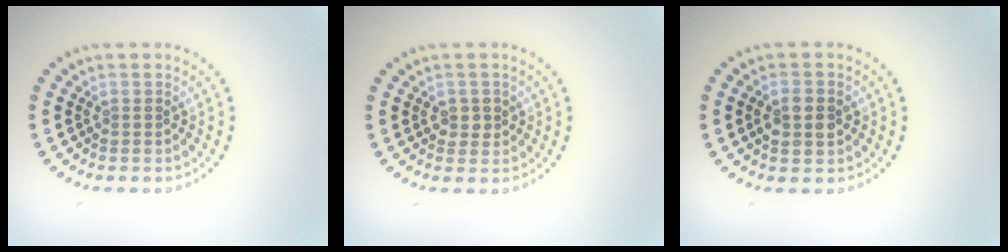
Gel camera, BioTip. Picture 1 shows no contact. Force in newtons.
{"total": 1.5, "press": 1.4, "slide": 0.4}
{"total": 2.6, "press": 2.5, "slide": 0.2}